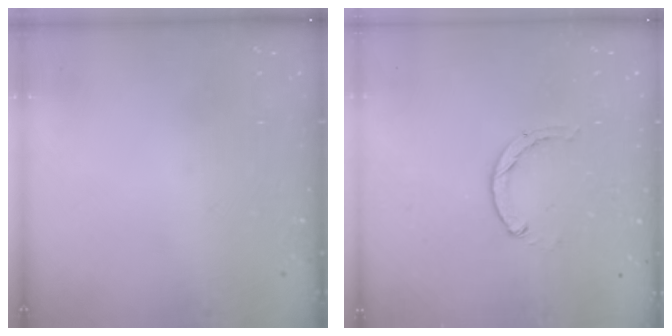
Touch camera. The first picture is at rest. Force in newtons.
{"total": 0.8, "press": 0.8, "slide": 0.2}